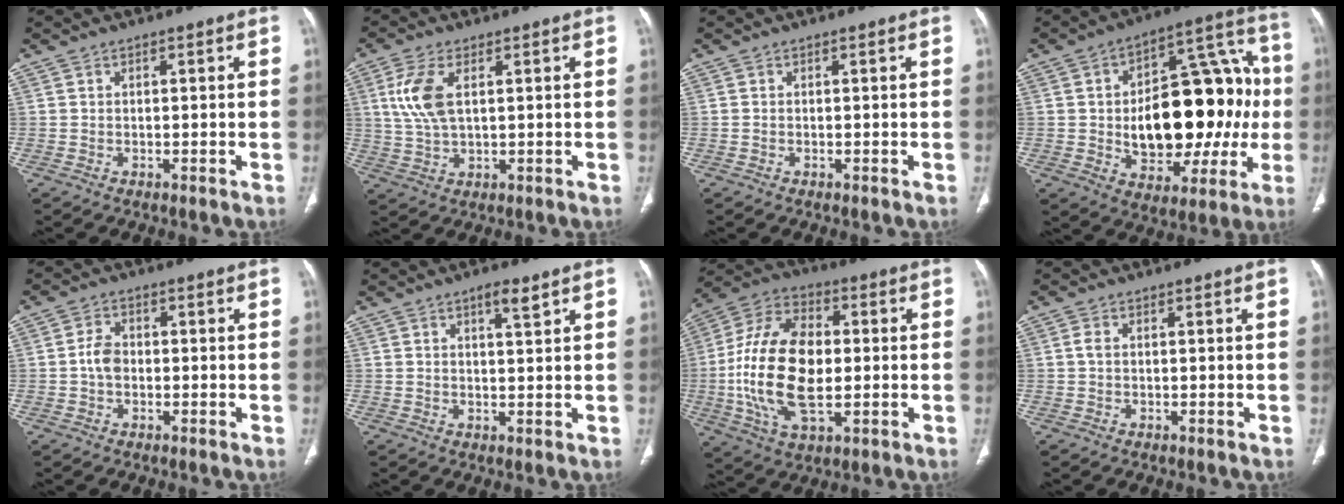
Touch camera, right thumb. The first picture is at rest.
{"total": 7.8, "force": [2.2, 3.8, 6.5], "torque": [-0.152, -0.001, 0.047]}
{"total": 0.0}
{"total": 27.0, "force": [-1.2, 15.3, 22.2], "torque": [-0.285, 0.035, 0.000]}
{"total": 3.5, "force": [-0.5, 2.6, 2.4], "torque": [-0.038, 0.010, -0.016]}
{"total": 3.0, "force": [1.9, 0.5, 2.3], "torque": [-0.037, -0.013, 0.032]}
{"total": 20.0, "force": [-1.1, 11.2, 16.6], "torque": [-0.323, 0.012, -0.018]}
{"total": 1.2, "force": [0.0, 0.8, 0.9], "torque": [-0.018, 0.002, -0.002]}